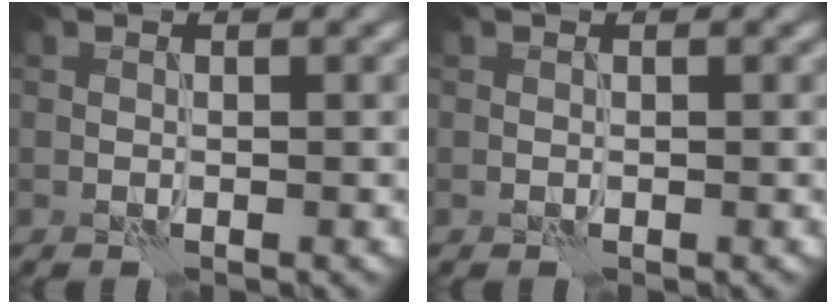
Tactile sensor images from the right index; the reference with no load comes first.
{"total": 0.0}